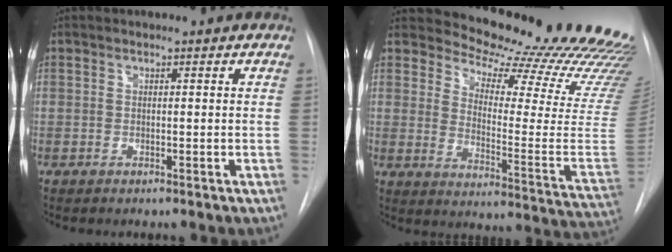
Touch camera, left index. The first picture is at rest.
{"total": 25.0, "force": [22.8, 4.0, 9.3], "torque": [-0.128, -0.129, 0.267]}